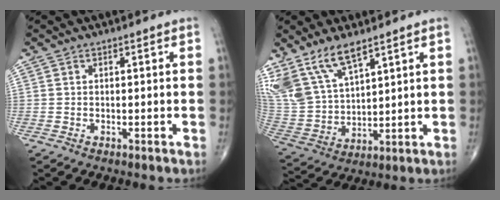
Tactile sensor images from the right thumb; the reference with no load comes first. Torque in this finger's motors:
{"motor_torque": [-1.05, 1.40, 1.05, 1.03, 0.12]}